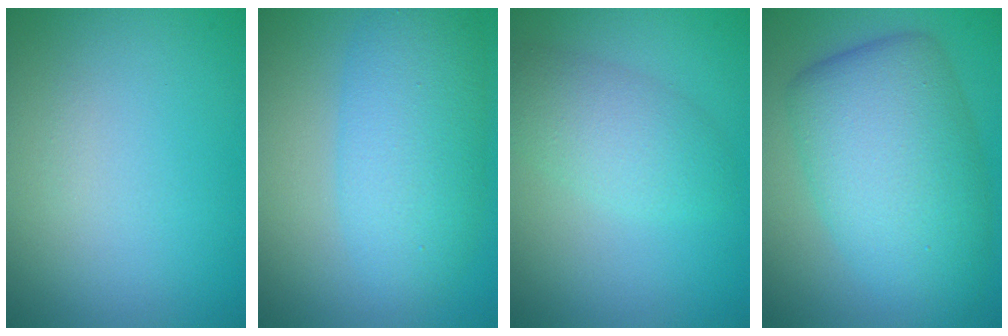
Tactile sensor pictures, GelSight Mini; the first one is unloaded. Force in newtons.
{"total": 5.7, "press": 5.6, "slide": 0.4}
{"total": 3.3, "press": 3.3, "slide": 0.1}
{"total": 8.8, "press": 8.8, "slide": 0.2}